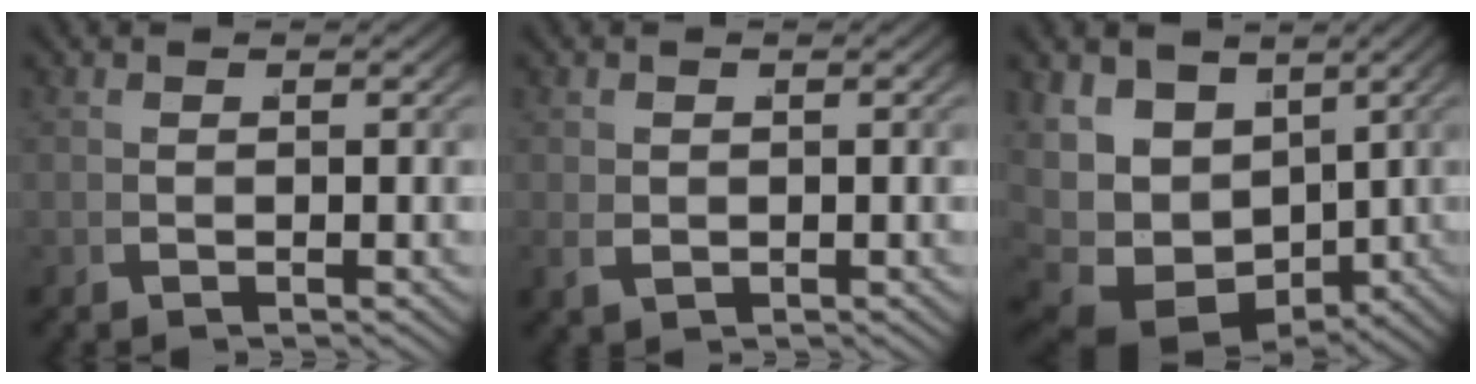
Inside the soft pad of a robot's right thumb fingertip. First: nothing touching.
{"total": 1.3, "force": [0.1, 1.1, 0.7], "torque": [-0.017, -0.006, 0.011]}
{"total": 12.5, "force": [-1.1, 9.5, 8.1], "torque": [-0.192, -0.065, 0.010]}